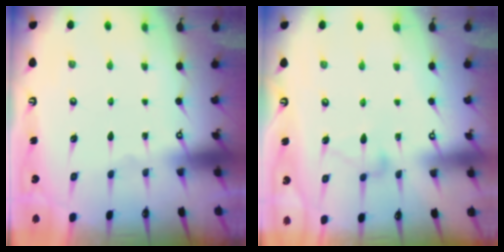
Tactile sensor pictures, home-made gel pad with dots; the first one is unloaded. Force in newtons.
{"total": 6.6, "press": 6.6, "slide": 0.3}